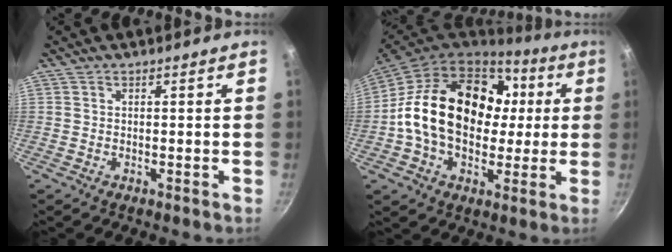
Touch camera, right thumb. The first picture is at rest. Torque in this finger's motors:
{"motor_torque": [1.46, 3.55, 2.14, -0.44, 0.29]}